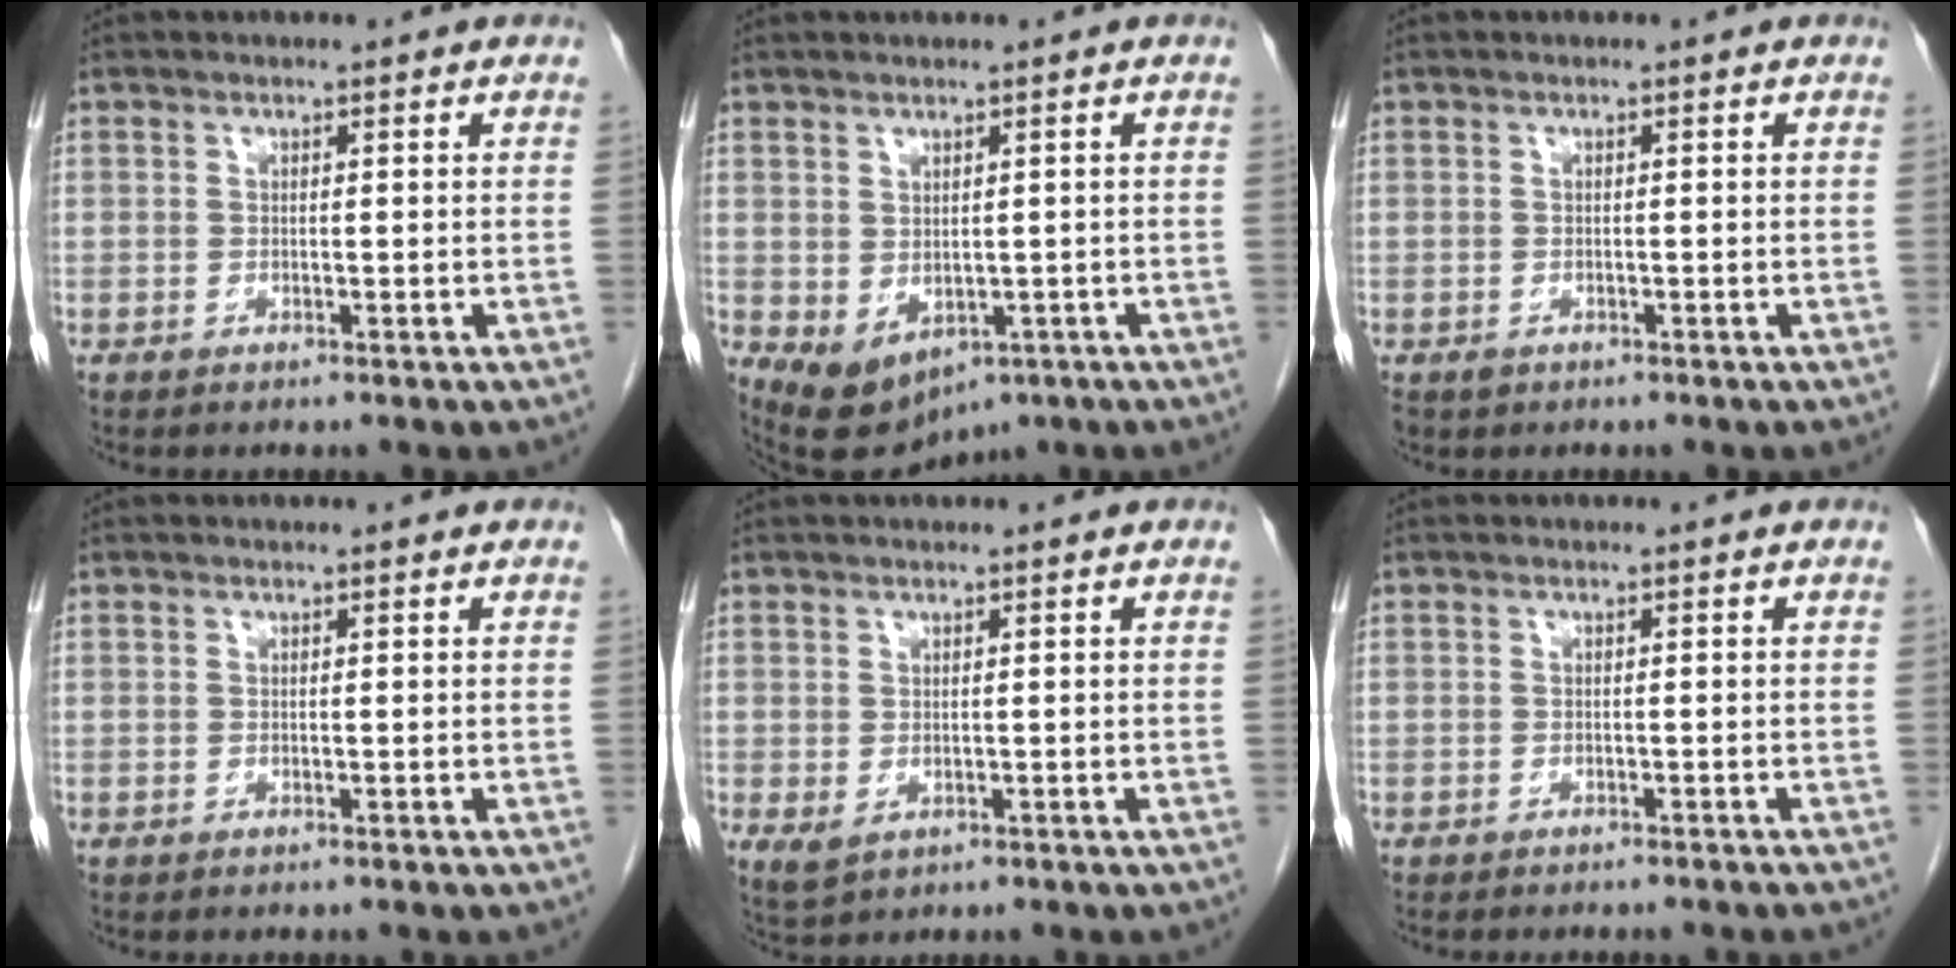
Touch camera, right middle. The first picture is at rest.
{"total": 8.3, "force": [-4.0, 5.0, 5.3], "torque": [-0.078, -0.006, -0.046]}
{"total": 0.9, "force": [-0.5, 0.7, 0.3], "torque": [-0.007, 0.002, -0.002]}
{"total": 0.0}
{"total": 2.3, "force": [-0.4, 1.5, 1.7], "torque": [-0.032, -0.006, 0.006]}
{"total": 6.0, "force": [-5.4, 1.0, 2.3], "torque": [-0.030, -0.009, -0.061]}